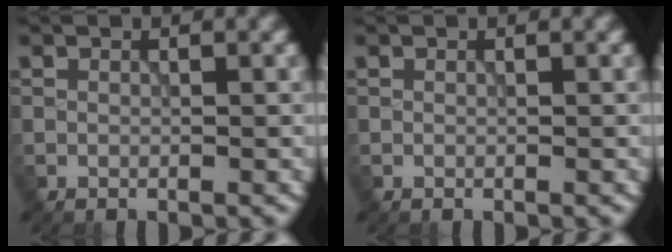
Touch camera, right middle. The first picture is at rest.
{"total": 0.0}